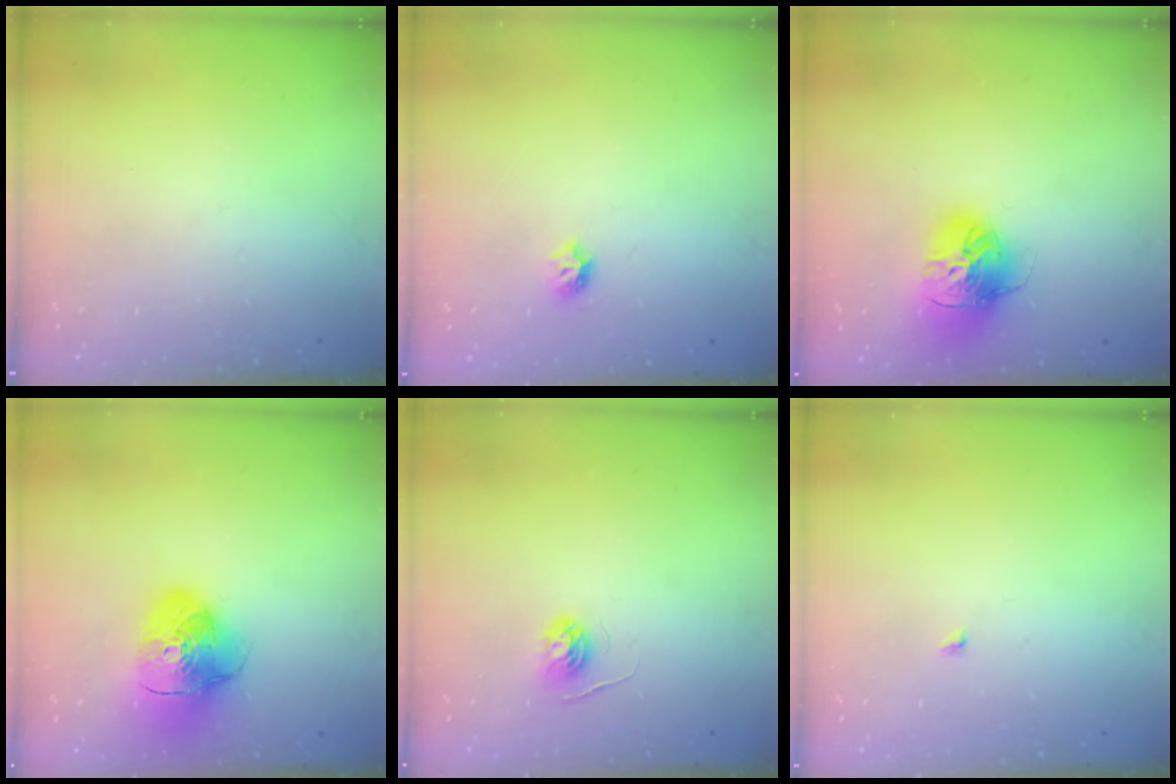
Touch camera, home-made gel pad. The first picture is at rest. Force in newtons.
{"total": 4.7, "press": 4.7, "slide": 0.7}
{"total": 18.0, "press": 17.9, "slide": 1.7}
{"total": 15.7, "press": 15.5, "slide": 2.0}
{"total": 4.7, "press": 4.6, "slide": 0.4}
{"total": 1.9, "press": 1.9, "slide": 0.3}